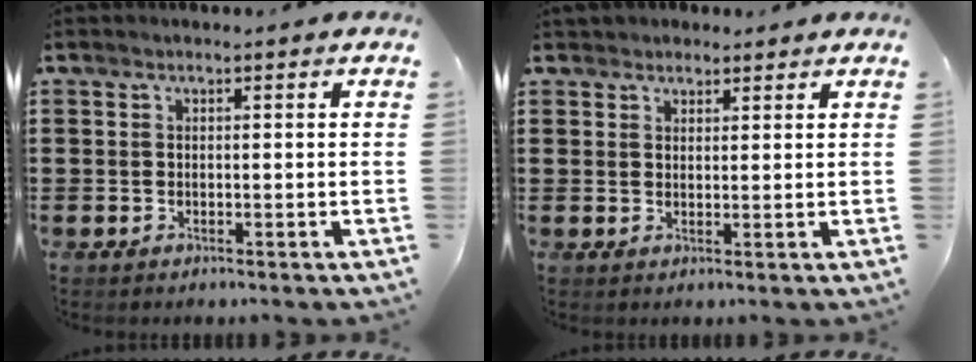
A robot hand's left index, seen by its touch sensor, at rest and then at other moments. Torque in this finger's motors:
{"motor_torque": [1.38, -0.76, 0.26, 0.06]}